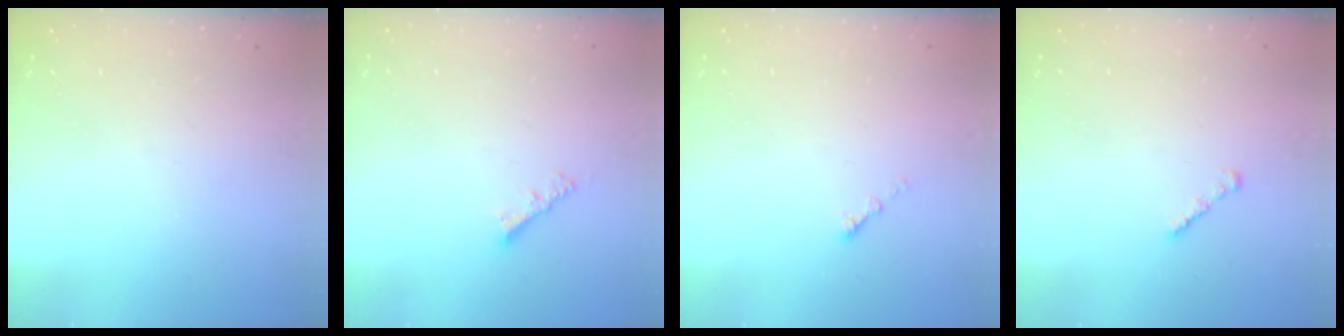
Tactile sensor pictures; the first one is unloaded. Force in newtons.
{"total": 3.5, "press": 3.5, "slide": 0.3}
{"total": 1.1, "press": 1.0, "slide": 0.5}
{"total": 1.6, "press": 1.5, "slide": 0.5}